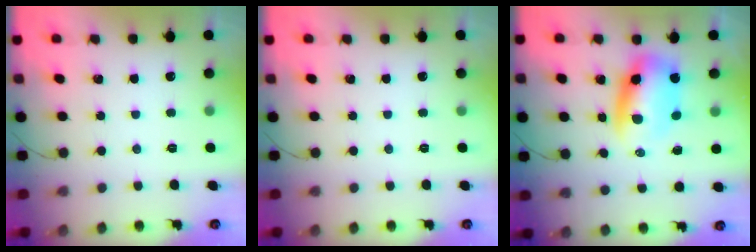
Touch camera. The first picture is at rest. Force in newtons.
{"total": 0.0}
{"total": 8.0, "press": 7.7, "slide": 2.1}